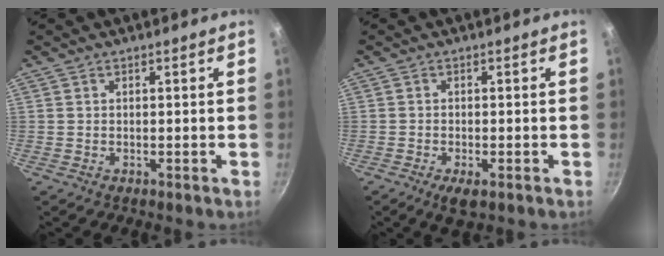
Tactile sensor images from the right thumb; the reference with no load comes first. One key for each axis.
{"total": 3.5, "fx": -1.8, "fy": 1.3, "fz": 2.8, "tx": -0.051, "ty": 0.001, "tz": -0.030}